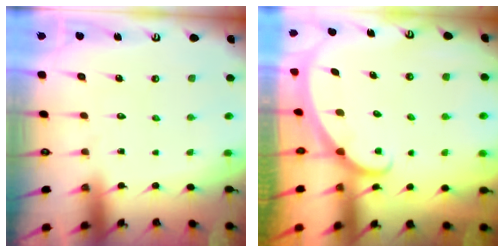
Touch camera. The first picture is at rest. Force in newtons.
{"total": 1.4, "press": 1.4, "slide": 0.0}